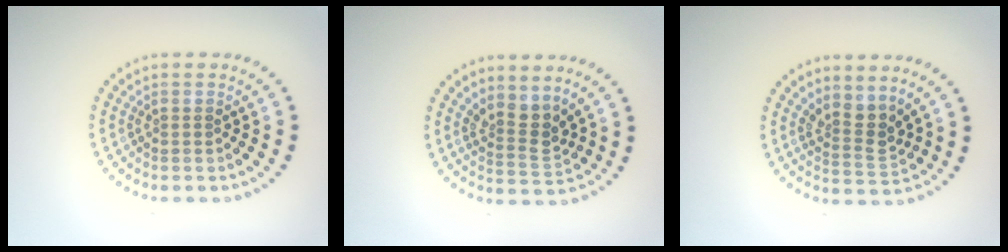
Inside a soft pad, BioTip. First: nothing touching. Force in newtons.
{"total": 2.7, "press": 2.0, "slide": 1.9}
{"total": 2.7, "press": 2.0, "slide": 1.9}